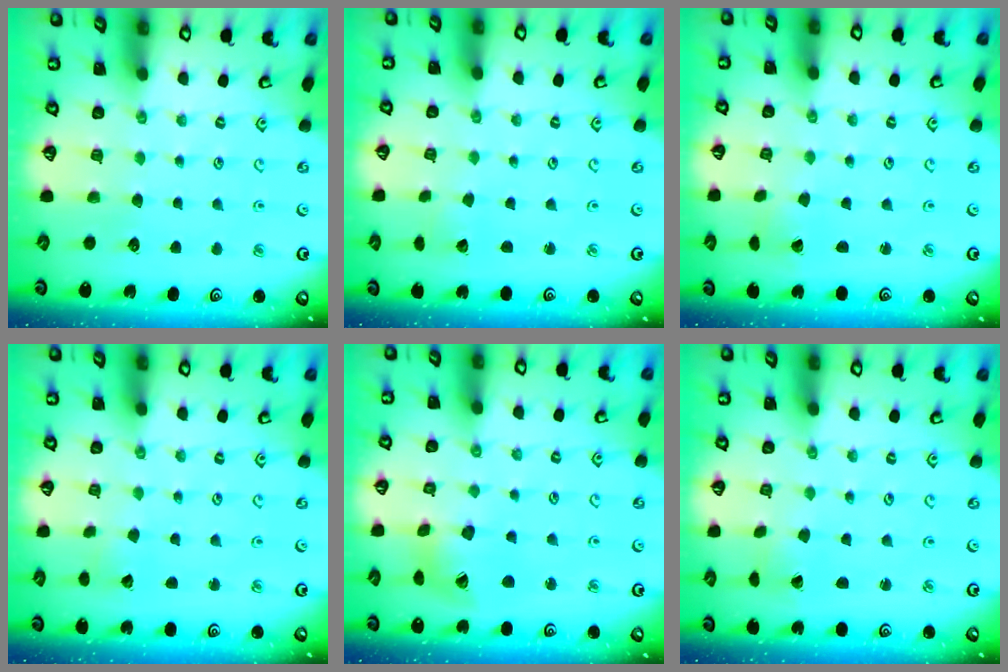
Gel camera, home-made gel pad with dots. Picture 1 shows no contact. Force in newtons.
{"total": 1.8, "press": 1.8, "slide": 0.0}
{"total": 1.2, "press": 1.2, "slide": 0.1}
{"total": 2.6, "press": 2.6, "slide": 0.3}
{"total": 13.3, "press": 13.2, "slide": 1.7}
{"total": 1.0, "press": 1.0, "slide": 0.1}